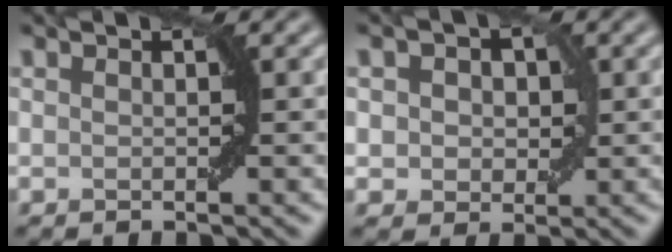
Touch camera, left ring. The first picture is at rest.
{"total": 3.8, "force": [0.9, 2.9, 2.2], "torque": [-0.025, 0.014, -0.007]}